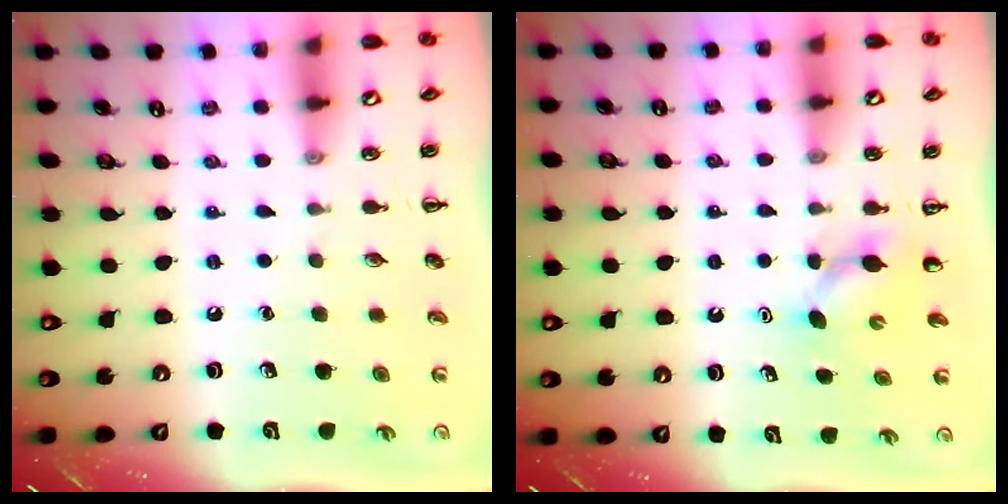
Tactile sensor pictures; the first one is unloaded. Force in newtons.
{"total": 3.9, "press": 3.7, "slide": 1.0}